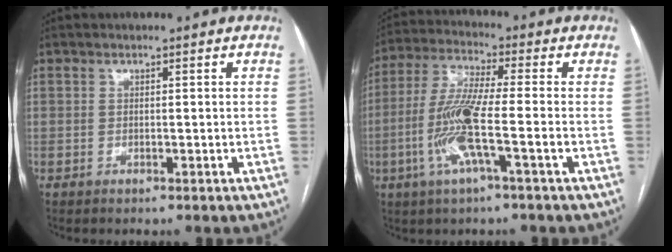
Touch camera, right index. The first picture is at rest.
{"total": 10.4, "force": [-2.9, 0.4, 10.0], "torque": [-0.210, -0.004, -0.063]}